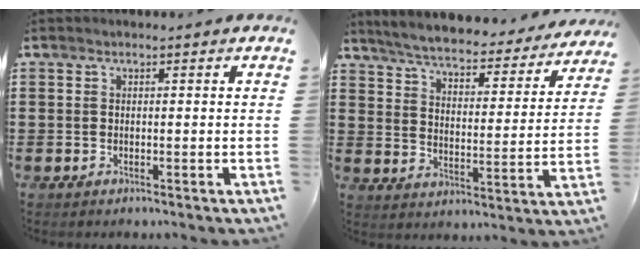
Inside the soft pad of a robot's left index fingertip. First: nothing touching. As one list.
[{"total": 5.2, "force": [5.0, 0.0, 1.4], "torque": [-0.053, -0.039, 0.082]}]